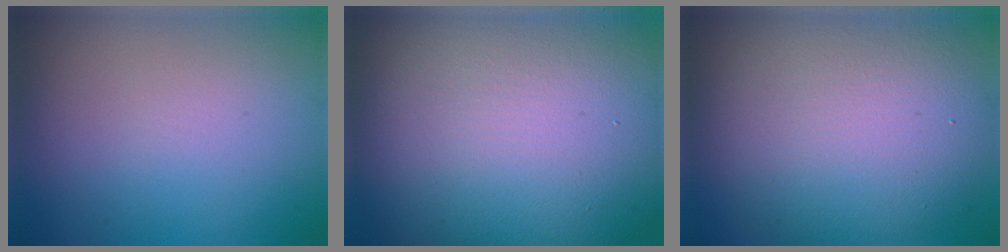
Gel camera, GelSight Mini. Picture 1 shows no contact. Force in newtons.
{"total": 20.0, "press": 20.0, "slide": 1.5}
{"total": 11.9, "press": 11.9, "slide": 0.7}